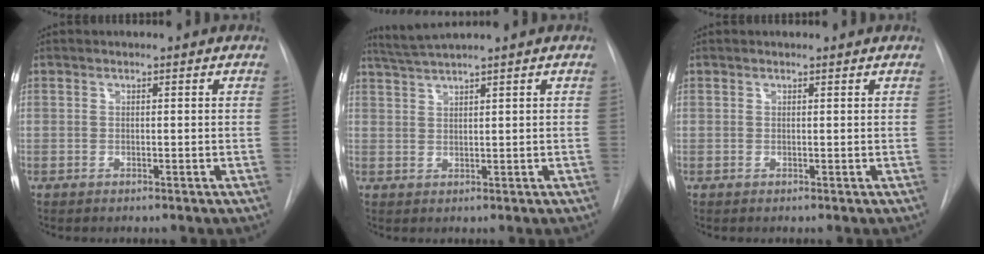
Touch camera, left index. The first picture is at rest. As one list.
[{"total": 3.8, "force": [3.3, -1.4, 1.1], "torque": [-0.031, 0.003, 0.072]}, {"total": 2.2, "force": [2.1, 0.2, 0.4], "torque": [-0.008, 0.019, 0.028]}]